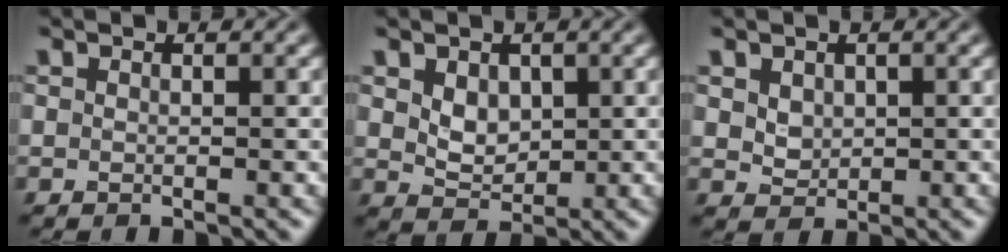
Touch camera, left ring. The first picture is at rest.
{"total": 2.4, "force": [0.8, 1.8, 1.5], "torque": [-0.030, -0.005, 0.019]}
{"total": 1.6, "force": [0.6, 1.3, 0.8], "torque": [-0.019, -0.005, 0.019]}